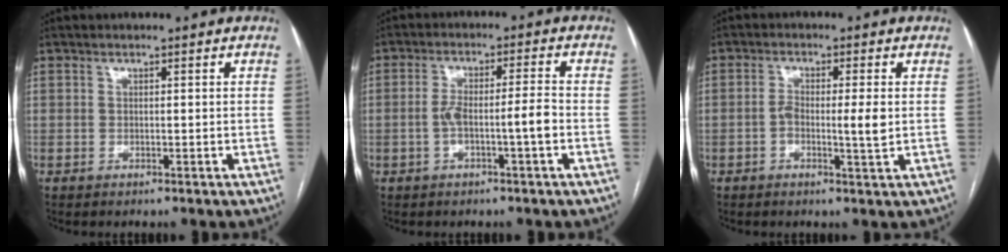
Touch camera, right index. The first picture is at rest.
{"total": 5.8, "force": [-1.7, 0.3, 5.5], "torque": [-0.108, 0.017, -0.025]}
{"total": 4.4, "force": [-0.5, 0.5, 4.4], "torque": [-0.078, -0.002, -0.009]}